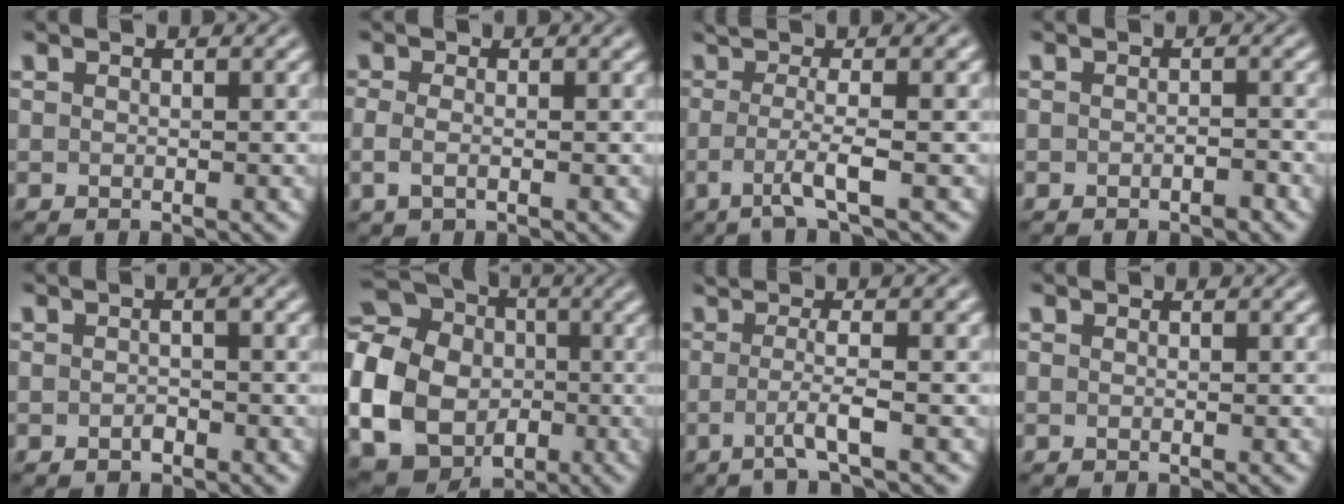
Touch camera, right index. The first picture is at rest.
{"total": 1.5, "force": [-0.7, 0.0, 1.3], "torque": [-0.030, -0.012, -0.004]}
{"total": 3.8, "force": [-0.7, -0.5, 3.7], "torque": [-0.067, -0.002, -0.008]}
{"total": 0.8, "force": [-0.7, 0.1, 0.3], "torque": [-0.005, 0.000, -0.012]}
{"total": 0.9, "force": [-0.6, 0.1, 0.6], "torque": [-0.008, 0.000, -0.007]}
{"total": 16.8, "force": [-0.2, 14.4, 8.6], "torque": [-0.192, -0.040, -0.009]}
{"total": 3.4, "force": [-0.9, -1.0, 3.1], "torque": [-0.053, 0.002, -0.014]}
{"total": 0.0}